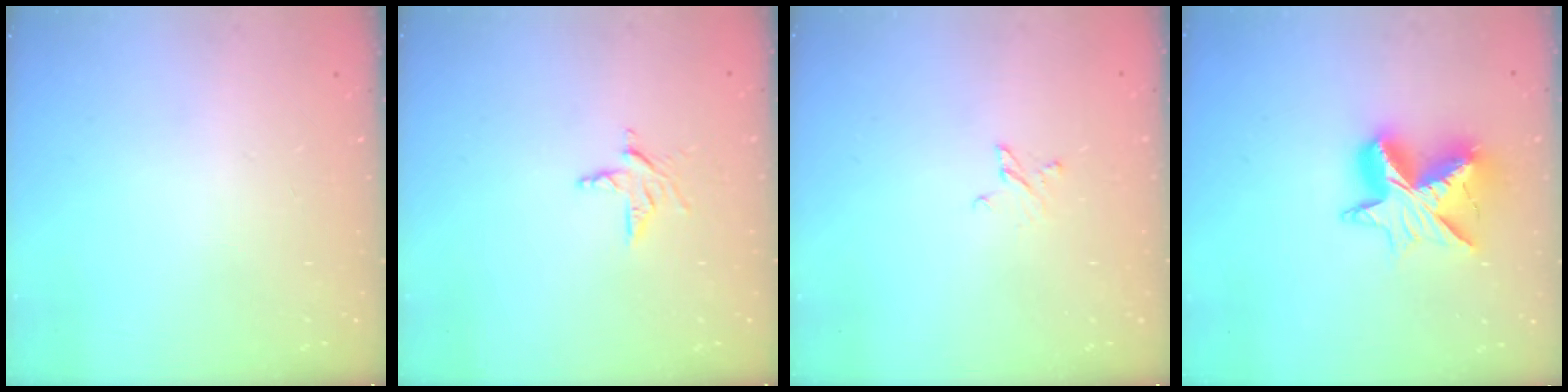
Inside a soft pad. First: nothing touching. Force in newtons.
{"total": 5.6, "press": 5.5, "slide": 0.5}
{"total": 2.4, "press": 2.4, "slide": 0.2}
{"total": 12.1, "press": 12.0, "slide": 1.0}